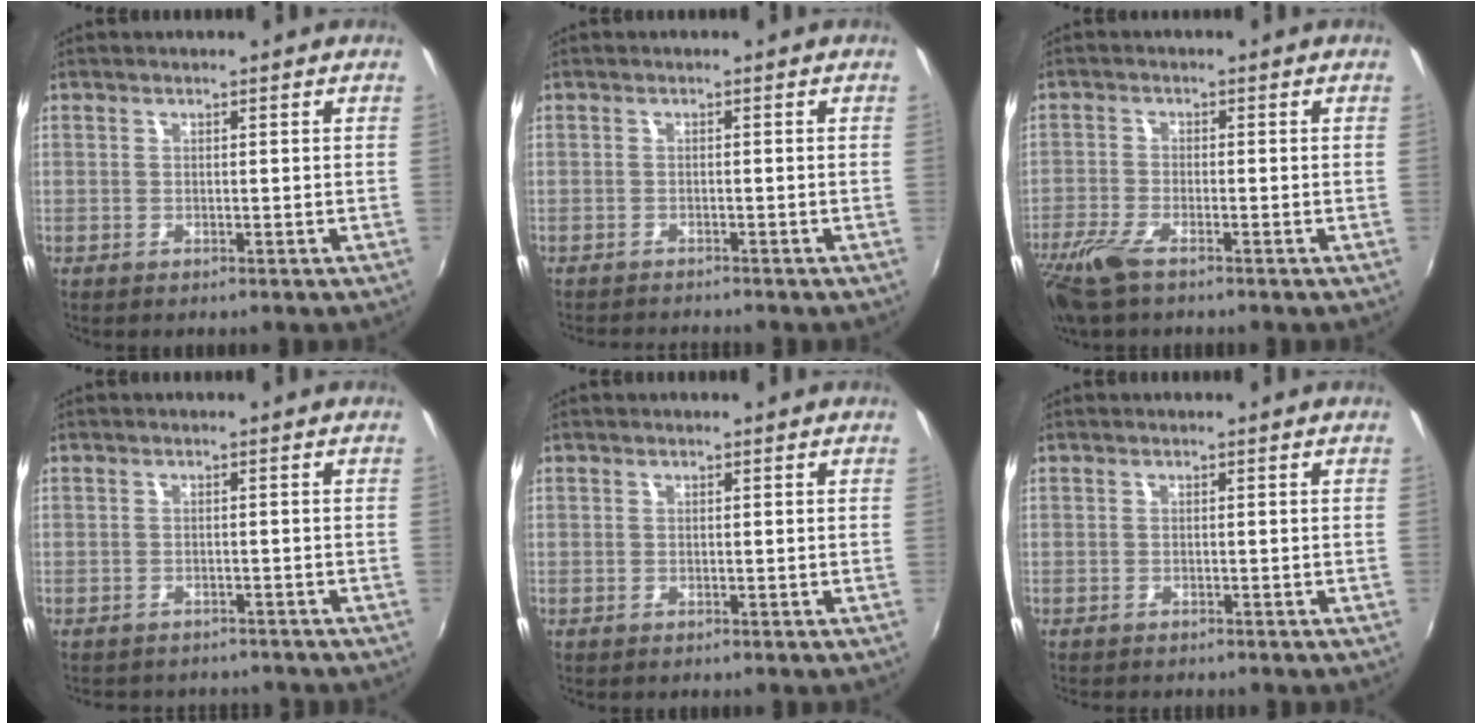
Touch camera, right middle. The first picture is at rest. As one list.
[{"total": 3.2, "force": [-3.1, 0.1, 0.7], "torque": [-0.026, -0.015, -0.055]}, {"total": 7.5, "force": [-5.2, 2.0, 5.0], "torque": [-0.129, -0.023, -0.106]}, {"total": 5.5, "force": [-4.9, 2.0, 1.5], "torque": [-0.037, -0.016, -0.068]}, {"total": 0.0}, {"total": 1.5, "force": [-1.4, 0.4, 0.3], "torque": [-0.011, -0.009, -0.021]}]